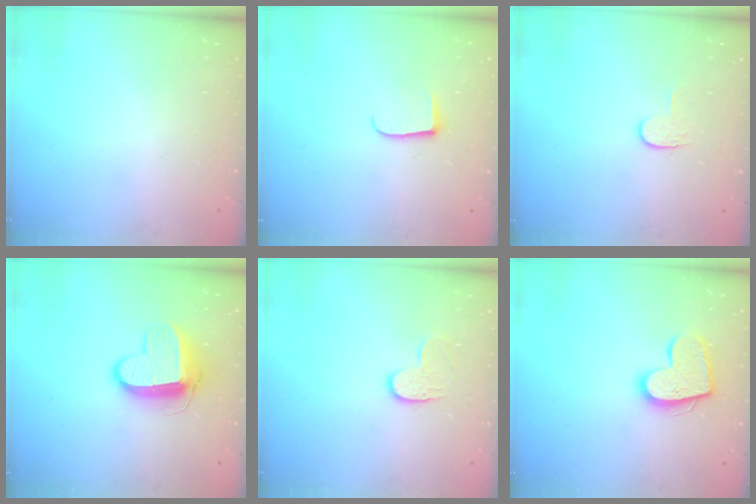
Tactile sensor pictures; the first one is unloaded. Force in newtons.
{"total": 6.2, "press": 6.1, "slide": 0.7}
{"total": 3.9, "press": 3.8, "slide": 0.5}
{"total": 10.3, "press": 10.2, "slide": 1.3}
{"total": 5.7, "press": 5.7, "slide": 0.4}
{"total": 14.2, "press": 14.2, "slide": 1.0}